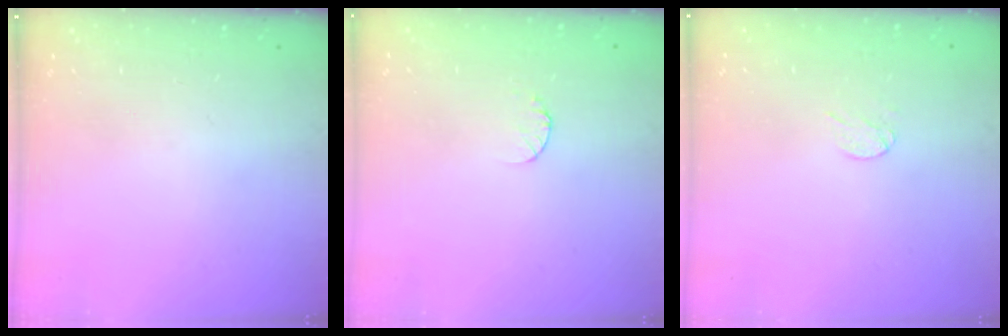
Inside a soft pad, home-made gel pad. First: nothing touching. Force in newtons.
{"total": 4.8, "press": 4.8, "slide": 0.5}
{"total": 3.0, "press": 3.0, "slide": 0.2}